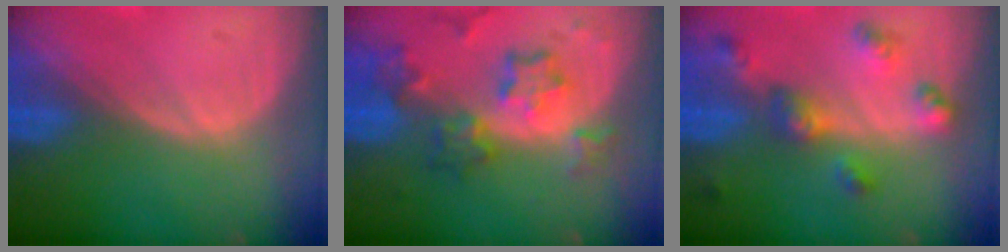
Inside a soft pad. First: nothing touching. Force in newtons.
{"total": 8.6, "press": 7.6, "slide": 4.0}
{"total": 6.6, "press": 5.8, "slide": 3.2}